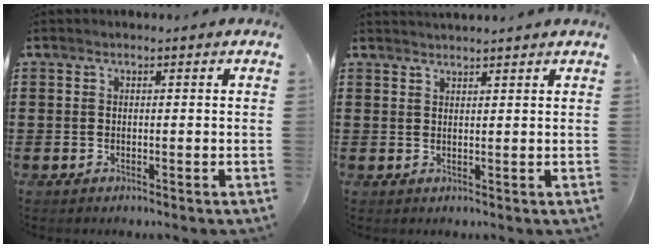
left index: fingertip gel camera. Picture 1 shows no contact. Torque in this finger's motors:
{"motor_torque": [2.14, 0.00, 0.06, 0.01]}